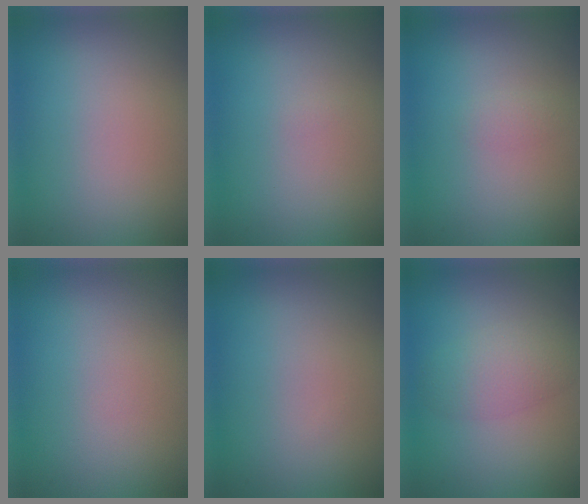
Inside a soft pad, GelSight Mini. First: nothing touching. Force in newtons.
{"total": 0.0}
{"total": 0.7, "press": 0.7, "slide": 0.0}
{"total": 0.0}
{"total": 0.0}
{"total": 3.2, "press": 3.2, "slide": 0.1}